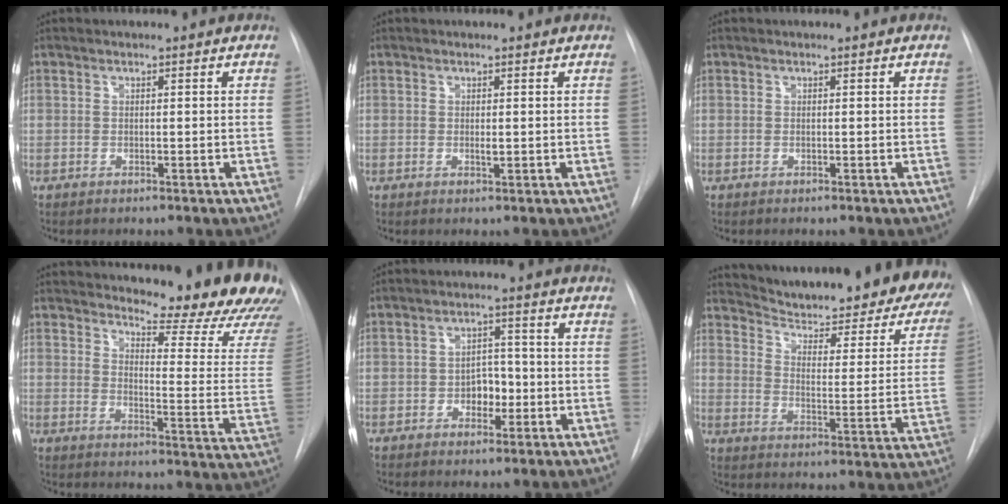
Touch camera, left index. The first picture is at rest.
{"total": 0.7, "force": [0.0, 0.2, 0.6], "torque": [-0.012, -0.003, 0.000]}
{"total": 0.0}
{"total": 19.3, "force": [17.8, 1.4, 7.2], "torque": [-0.097, -0.122, 0.203]}
{"total": 4.0, "force": [-1.3, 2.7, 2.7], "torque": [-0.035, 0.007, -0.019]}
{"total": 30.3, "force": [26.6, 5.6, 13.4], "torque": [-0.200, -0.102, 0.320]}